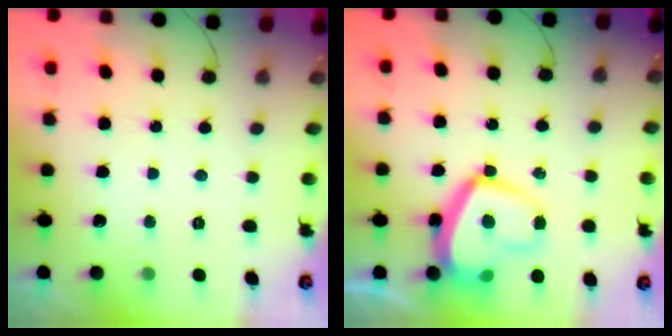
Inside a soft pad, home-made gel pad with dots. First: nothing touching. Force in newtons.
{"total": 13.9, "press": 13.8, "slide": 1.1}